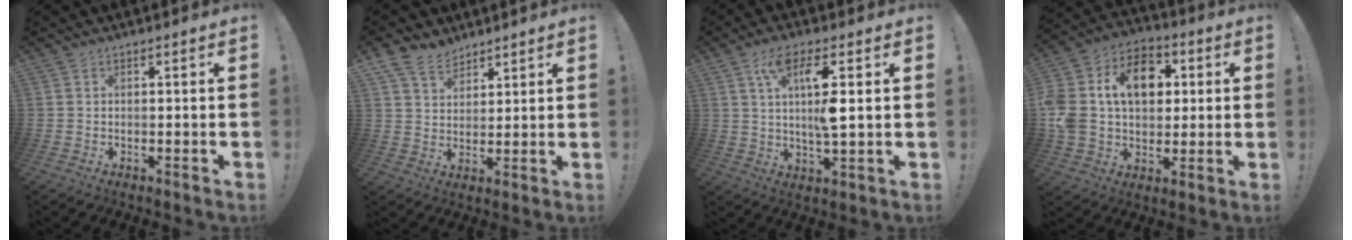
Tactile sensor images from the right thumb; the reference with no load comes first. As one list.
[{"total": 8.2, "force": [6.3, 4.5, 2.5], "torque": [-0.056, -0.034, 0.125]}, {"total": 10.6, "force": [3.6, 2.2, 9.8], "torque": [-0.172, -0.005, 0.058]}, {"total": 18.4, "force": [3.8, 13.8, 11.6], "torque": [-0.200, 0.010, 0.072]}]